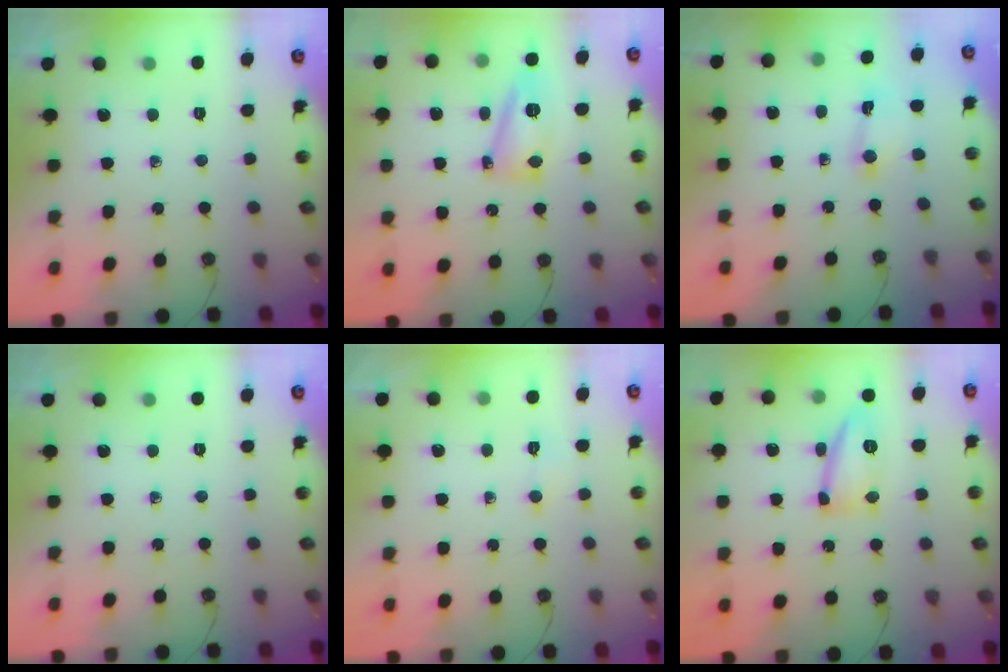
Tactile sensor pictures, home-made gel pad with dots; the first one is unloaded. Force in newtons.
{"total": 12.8, "press": 12.7, "slide": 1.3}
{"total": 1.6, "press": 1.6, "slide": 0.2}
{"total": 0.0}
{"total": 3.2, "press": 3.2, "slide": 0.5}
{"total": 13.4, "press": 13.3, "slide": 1.0}